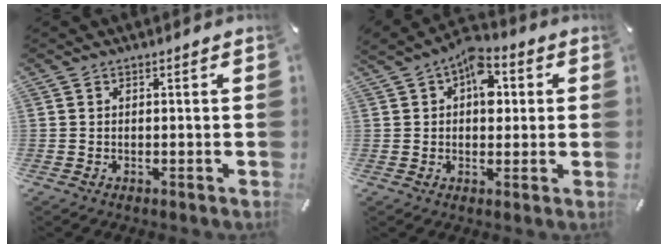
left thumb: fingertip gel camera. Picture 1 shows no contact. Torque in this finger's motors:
{"motor_torque": [1.63, 1.98, 1.01, -1.08, 0.36]}